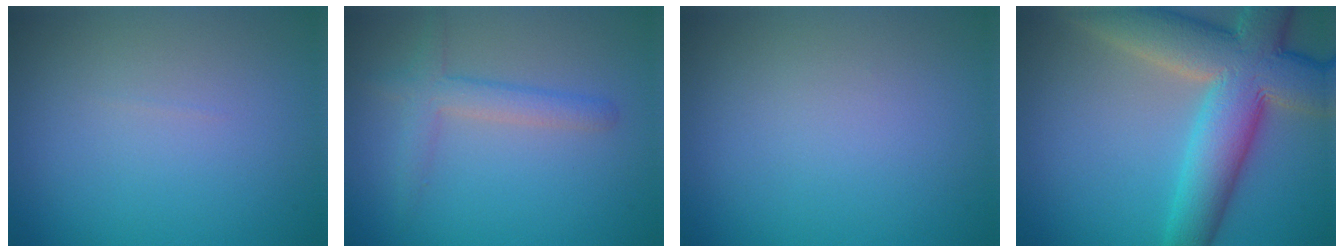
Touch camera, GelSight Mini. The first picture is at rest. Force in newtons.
{"total": 2.5, "press": 2.5, "slide": 0.2}
{"total": 0.0}
{"total": 11.5, "press": 11.5, "slide": 0.7}